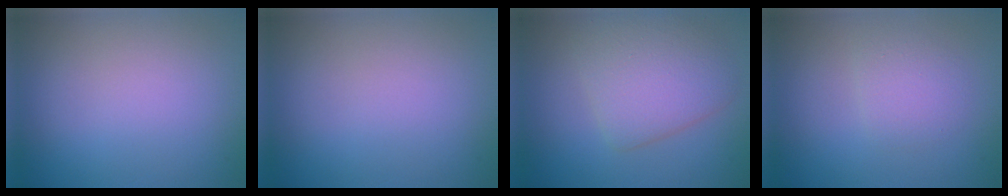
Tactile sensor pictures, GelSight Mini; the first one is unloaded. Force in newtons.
{"total": 0.0}
{"total": 5.1, "press": 5.1, "slide": 0.1}
{"total": 1.7, "press": 1.7, "slide": 0.1}